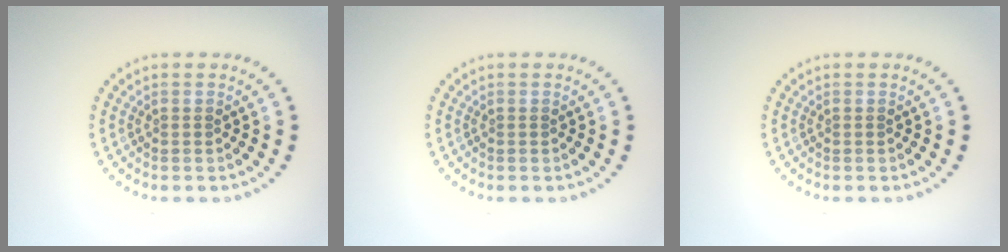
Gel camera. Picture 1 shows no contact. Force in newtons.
{"total": 0.0}
{"total": 0.0}